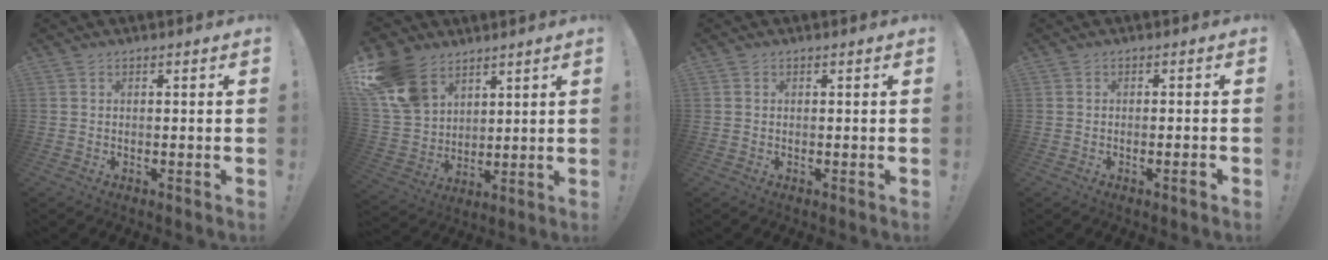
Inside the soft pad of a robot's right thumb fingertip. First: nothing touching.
{"total": 15.7, "force": [9.4, 10.7, 6.6], "torque": [-0.124, -0.047, 0.190]}
{"total": 0.0}
{"total": 2.3, "force": [-1.1, 0.0, 2.1], "torque": [-0.037, 0.001, -0.018]}